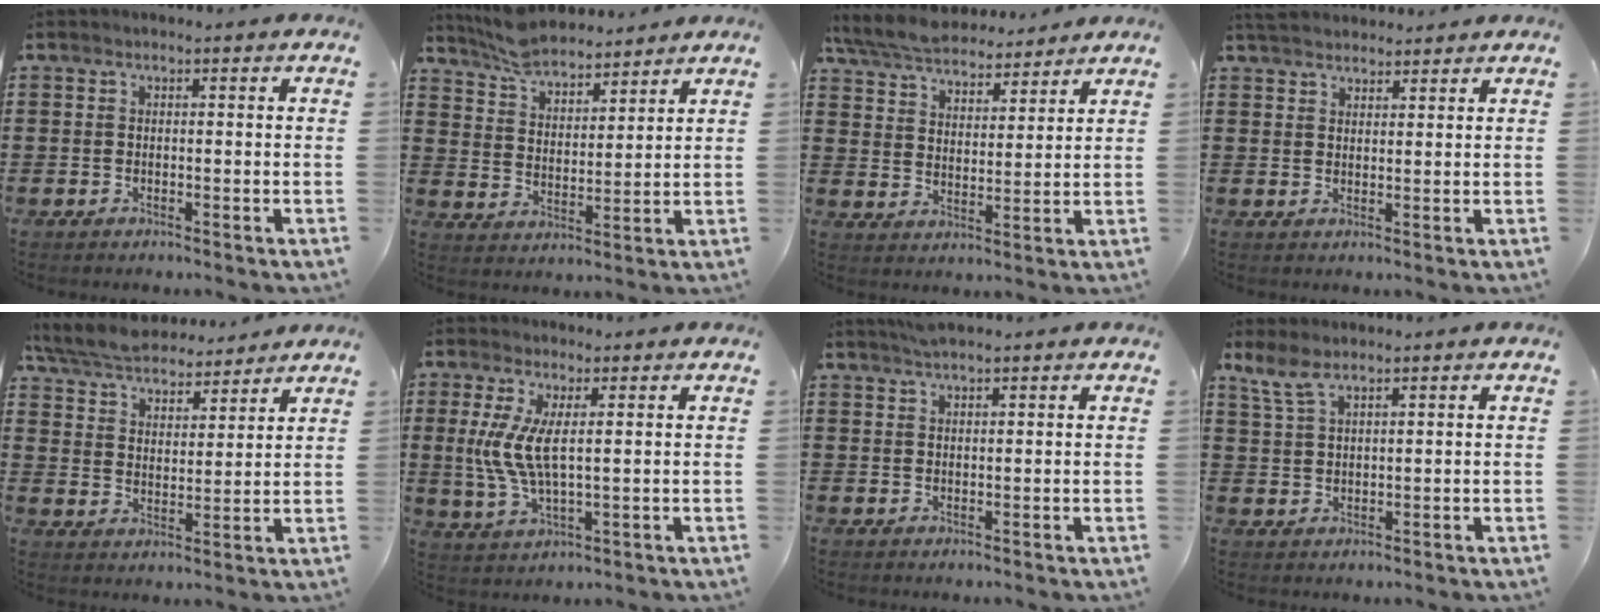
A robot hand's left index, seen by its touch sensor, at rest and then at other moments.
{"total": 7.1, "force": [6.6, 1.8, 1.8], "torque": [-0.060, -0.019, 0.123]}
{"total": 6.0, "force": [5.8, 1.2, 1.3], "torque": [-0.055, -0.027, 0.100]}
{"total": 3.1, "force": [3.0, 0.6, 0.4], "torque": [-0.016, 0.000, 0.058]}
{"total": 5.7, "force": [5.6, 0.9, 1.2], "torque": [-0.052, -0.030, 0.096]}
{"total": 6.9, "force": [1.3, 2.3, 6.3], "torque": [-0.147, -0.007, 0.019]}
{"total": 1.9, "force": [1.7, 0.1, 0.7], "torque": [-0.017, 0.000, 0.033]}
{"total": 4.3, "force": [2.9, 1.4, 2.9], "torque": [-0.065, 0.003, 0.054]}